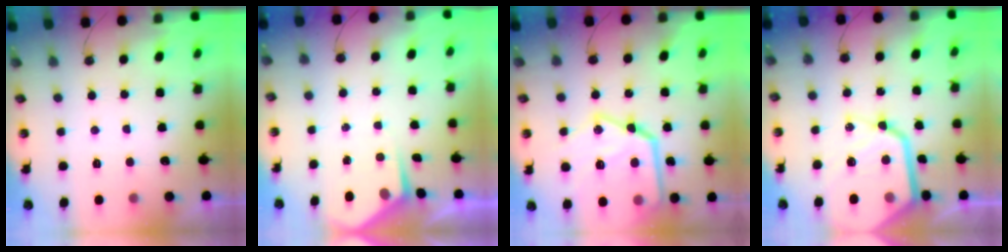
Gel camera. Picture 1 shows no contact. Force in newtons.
{"total": 3.4, "press": 3.4, "slide": 0.4}
{"total": 24.8, "press": 24.7, "slide": 2.6}
{"total": 20.7, "press": 20.6, "slide": 1.7}